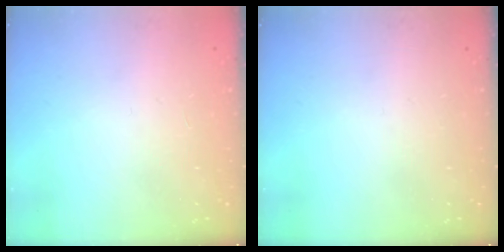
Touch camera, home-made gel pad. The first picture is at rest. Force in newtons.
{"total": 0.0}